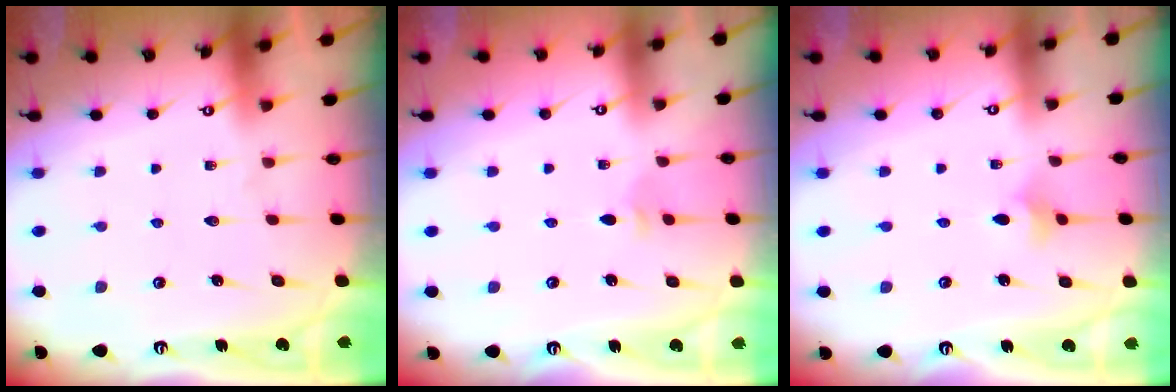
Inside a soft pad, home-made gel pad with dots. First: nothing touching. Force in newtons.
{"total": 2.8, "press": 2.7, "slide": 0.6}
{"total": 3.4, "press": 3.3, "slide": 0.8}